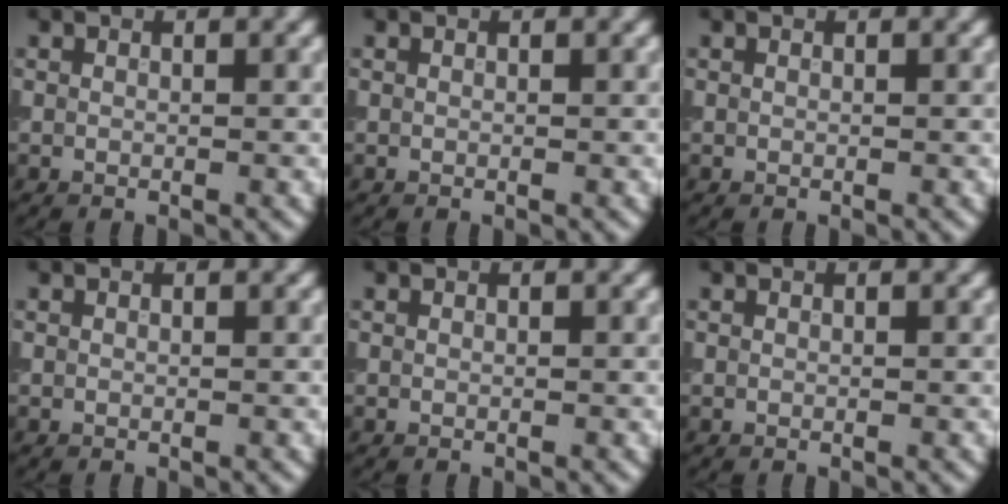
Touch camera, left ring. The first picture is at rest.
{"total": 0.0}
{"total": 0.0}
{"total": 0.0}
{"total": 0.0}
{"total": 0.0}